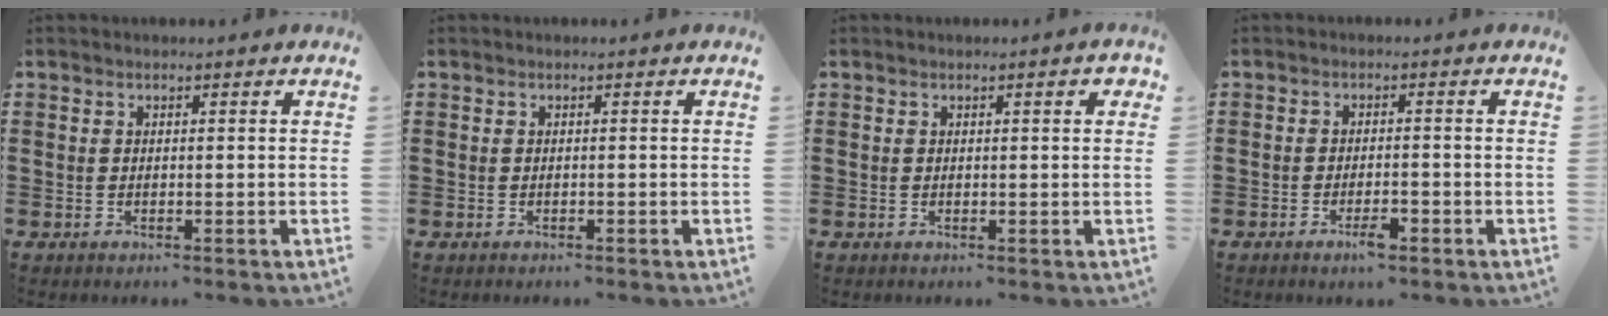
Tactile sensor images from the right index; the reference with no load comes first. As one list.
[{"total": 0.0}, {"total": 1.3, "force": [0.5, 0.2, 1.2], "torque": [-0.016, 0.001, 0.005]}, {"total": 2.9, "force": [-1.6, 0.8, 2.3], "torque": [-0.045, -0.001, -0.030]}]